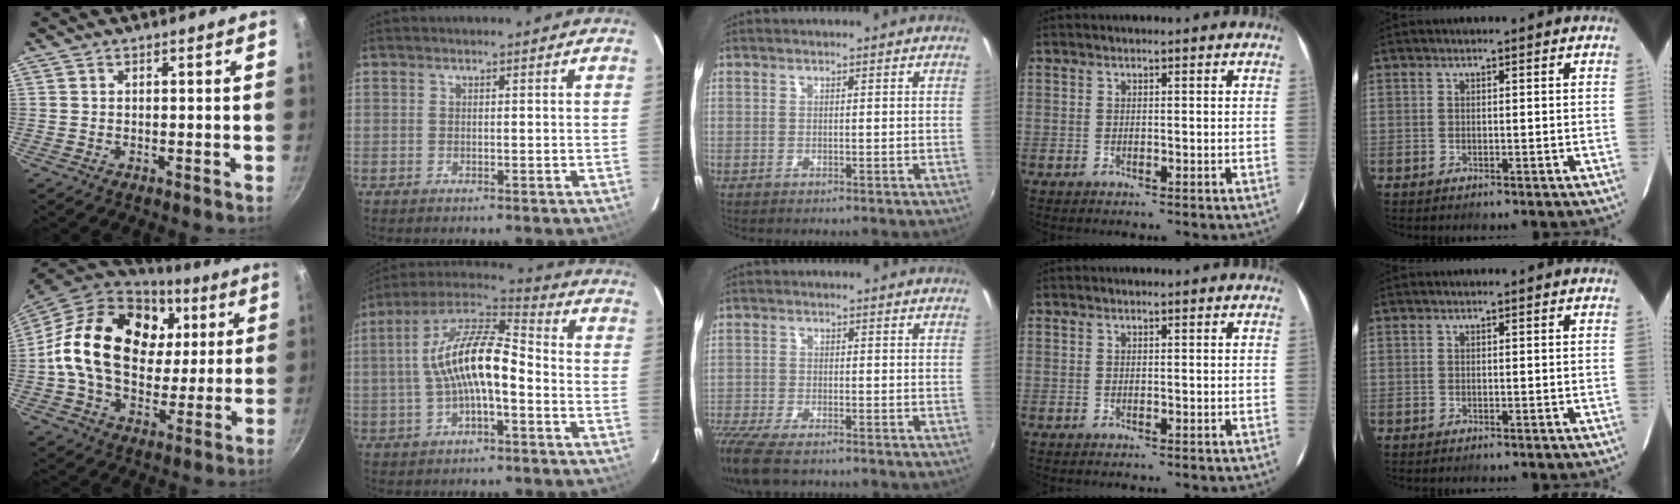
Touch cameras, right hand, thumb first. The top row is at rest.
{"thumb": {"total": 24.4, "force": [5.0, 17.1, 16.6], "torque": [-0.266, 0.006, 0.078]}, "index": {"total": 13.9, "force": [-2.1, 4.8, 12.9], "torque": [-0.242, 0.021, -0.041]}, "middle": {"total": 10.8, "force": [-8.5, 2.9, 5.9], "torque": [-0.152, -0.050, -0.160]}}